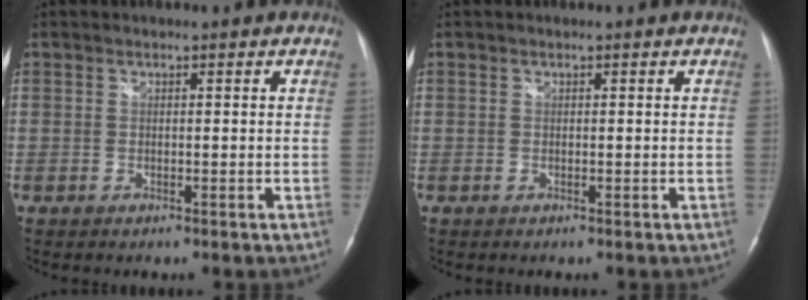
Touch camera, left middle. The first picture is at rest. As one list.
[{"total": 0.0}]